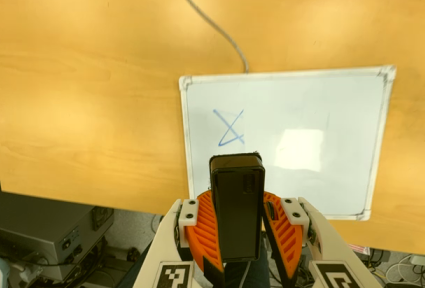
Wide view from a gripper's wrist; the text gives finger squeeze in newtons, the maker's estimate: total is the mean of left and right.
{"total": 9.7, "left": 10.2, "right": 9.3}